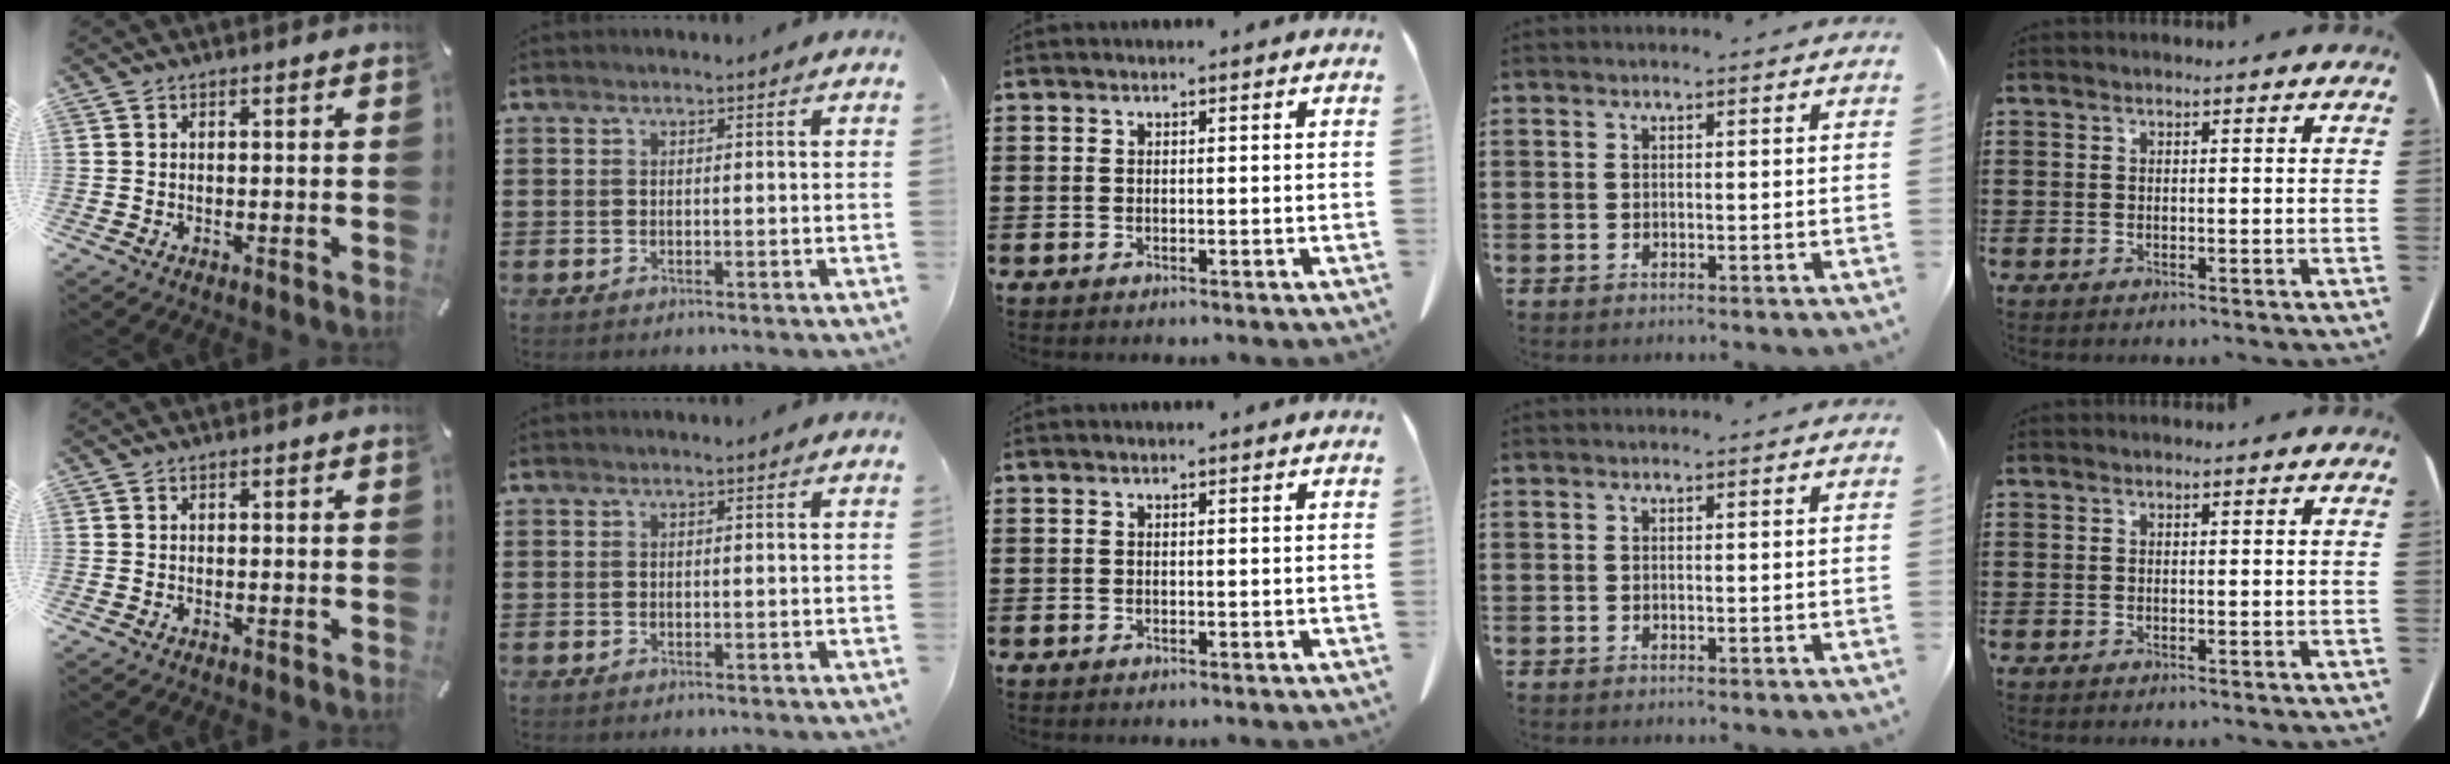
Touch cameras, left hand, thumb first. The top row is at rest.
{}